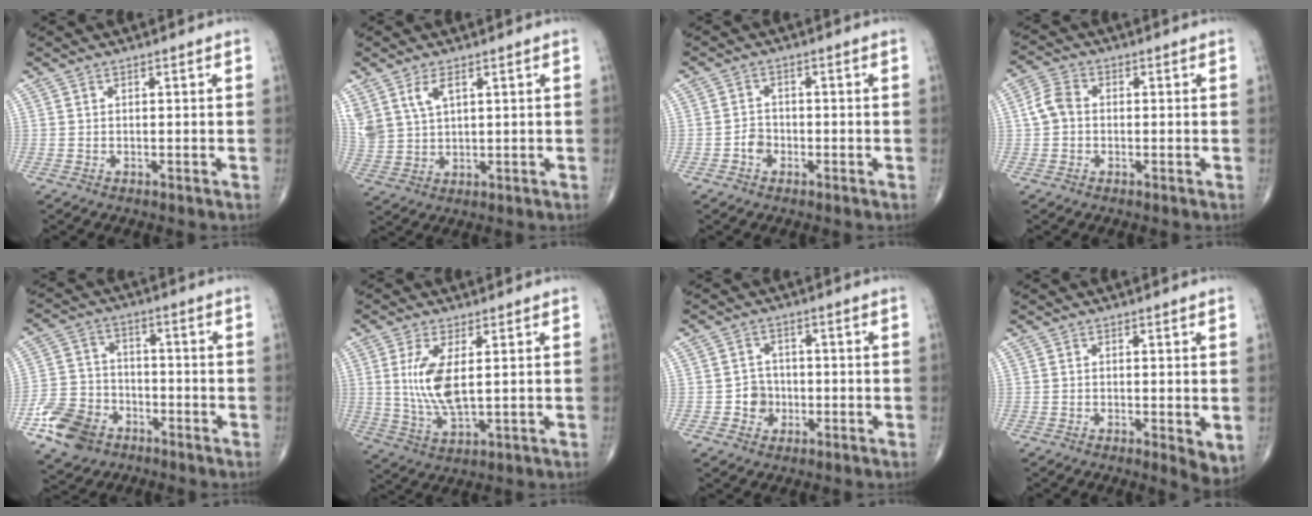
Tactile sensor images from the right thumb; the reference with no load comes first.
{"total": 7.3, "force": [3.7, 3.9, 4.9], "torque": [-0.108, -0.008, 0.084]}
{"total": 2.7, "force": [-1.2, 2.1, 1.2], "torque": [-0.008, 0.011, -0.027]}
{"total": 4.6, "force": [-0.2, 3.5, 2.9], "torque": [-0.054, 0.015, -0.012]}
{"total": 11.3, "force": [-6.0, 8.2, 4.9], "torque": [-0.075, 0.031, -0.113]}
{"total": 8.7, "force": [1.5, 3.1, 8.0], "torque": [-0.177, -0.019, 0.036]}
{"total": 4.1, "force": [-1.1, 3.7, 1.2], "torque": [0.007, 0.011, -0.023]}
{"total": 3.9, "force": [-0.4, 1.2, 3.7], "torque": [-0.053, -0.014, -0.008]}